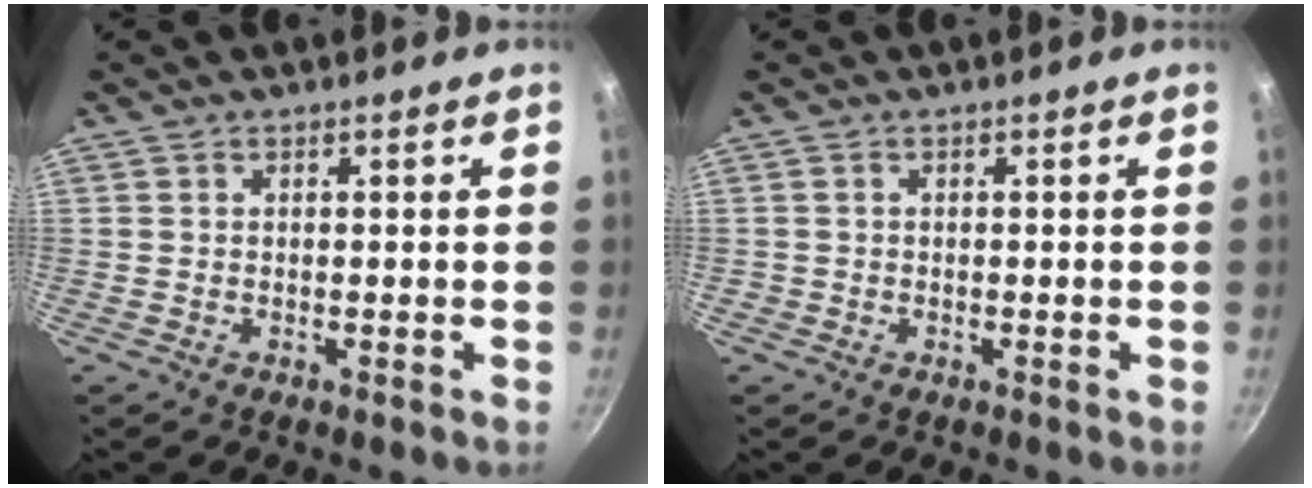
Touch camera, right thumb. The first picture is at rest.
{"total": 0.5, "force": [-0.2, 0.5, 0.0], "torque": [0.002, 0.001, -0.004]}